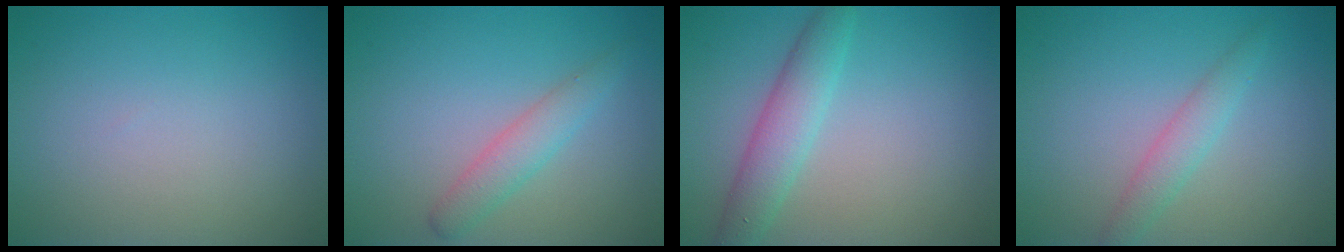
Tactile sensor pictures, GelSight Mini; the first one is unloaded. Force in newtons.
{"total": 2.3, "press": 2.3, "slide": 0.2}
{"total": 3.6, "press": 3.6, "slide": 0.1}
{"total": 1.6, "press": 1.6, "slide": 0.1}